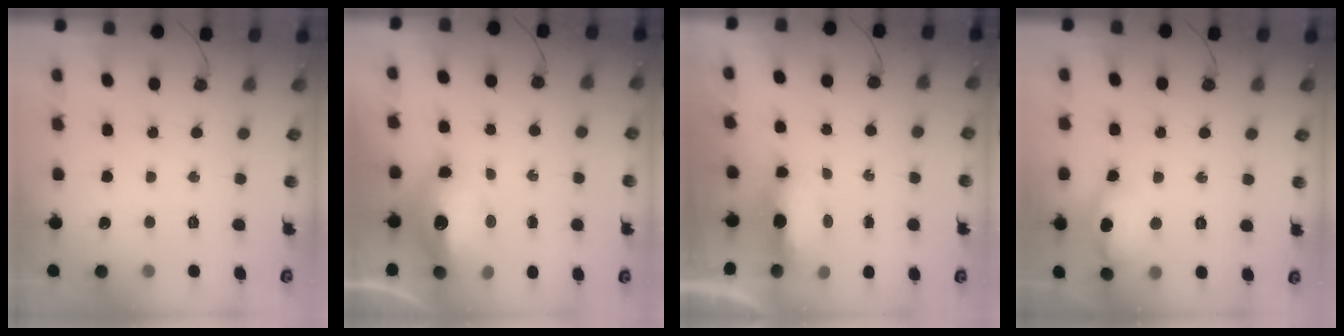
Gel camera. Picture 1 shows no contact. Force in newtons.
{"total": 19.9, "press": 15.4, "slide": 12.5}
{"total": 10.5, "press": 7.5, "slide": 7.3}
{"total": 11.9, "press": 11.7, "slide": 2.2}